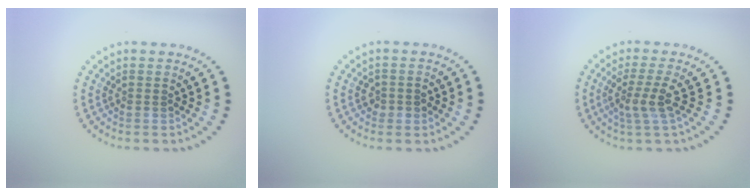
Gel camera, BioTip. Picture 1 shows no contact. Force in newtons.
{"total": 1.3, "press": 1.3, "slide": 0.2}
{"total": 2.7, "press": 2.0, "slide": 1.8}